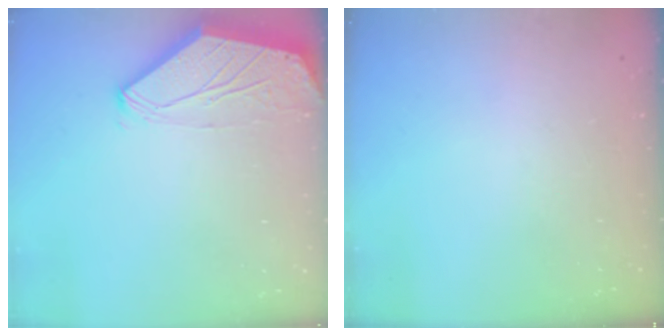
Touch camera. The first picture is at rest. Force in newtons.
{"total": 0.0}